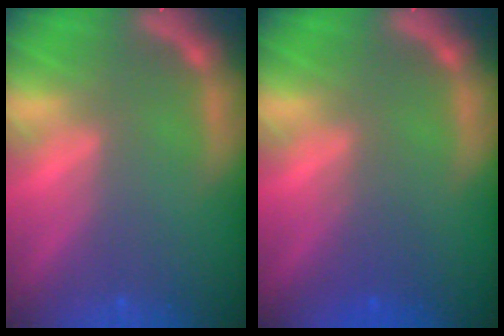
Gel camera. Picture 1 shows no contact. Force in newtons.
{"total": 2.0}